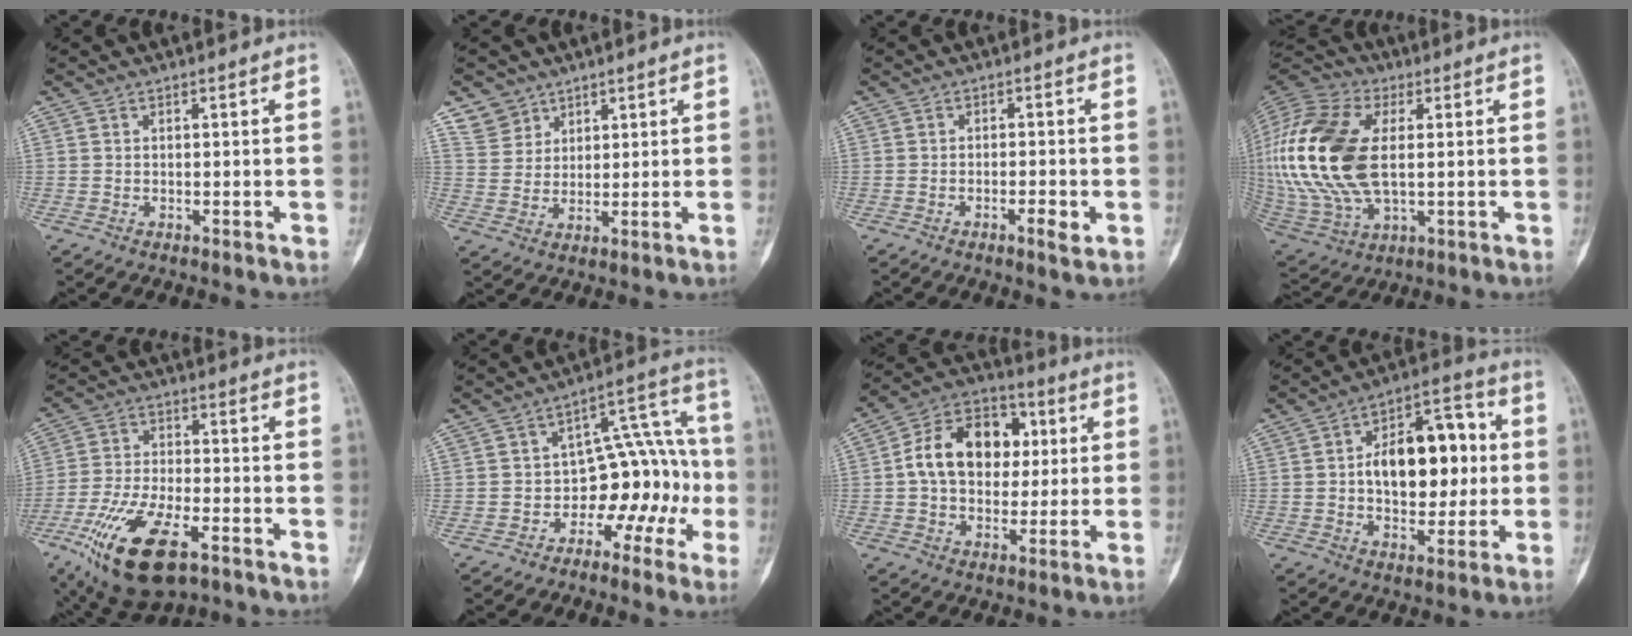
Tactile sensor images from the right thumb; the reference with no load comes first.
{"total": 5.1, "force": [3.7, 3.6, -0.4], "torque": [0.028, -0.024, 0.074]}
{"total": 2.7, "force": [-1.2, 0.8, 2.2], "torque": [-0.040, 0.003, -0.020]}
{"total": 26.0, "force": [2.6, 14.7, 21.2], "torque": [-0.478, -0.005, 0.049]}
{"total": 17.5, "force": [-8.8, 7.5, 13.1], "torque": [-0.257, 0.018, -0.149]}
{"total": 12.9, "force": [-3.9, 8.7, 8.7], "torque": [-0.046, 0.082, -0.059]}
{"total": 16.0, "force": [2.1, 11.5, 10.9], "torque": [-0.143, 0.022, 0.026]}
{"total": 17.5, "force": [1.0, 10.3, 14.1], "torque": [-0.165, 0.026, 0.015]}